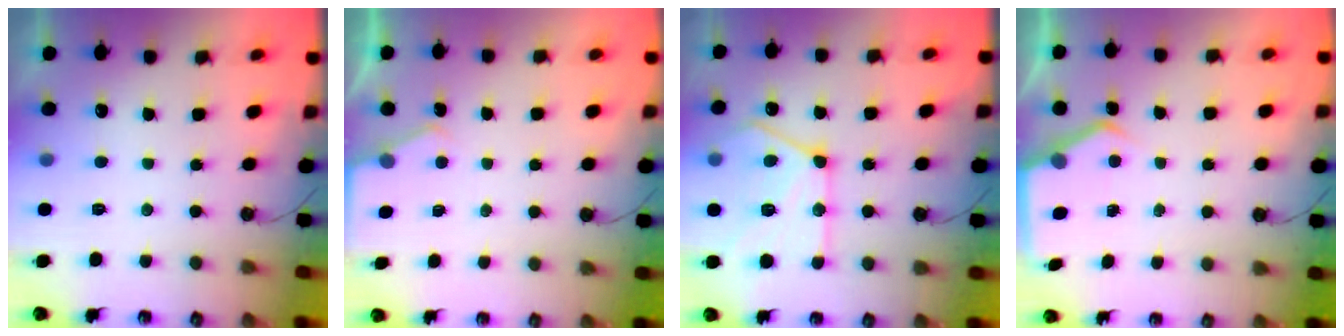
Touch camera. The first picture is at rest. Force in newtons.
{"total": 2.6, "press": 2.6, "slide": 0.4}
{"total": 17.0, "press": 17.0, "slide": 1.0}
{"total": 5.1, "press": 5.1, "slide": 0.2}